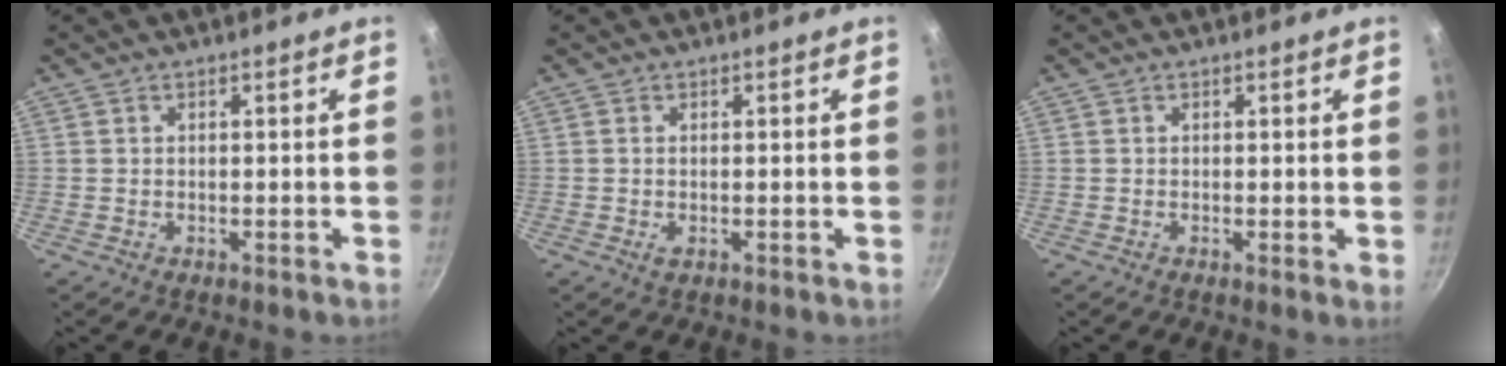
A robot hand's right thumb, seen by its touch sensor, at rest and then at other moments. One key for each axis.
{"total": 0.9, "fx": -0.2, "fy": 0.3, "fz": 0.8, "tx": -0.016, "ty": -0.001, "tz": -0.001}
{"total": 0.6, "fx": 0.1, "fy": 0.0, "fz": 0.6, "tx": -0.009, "ty": -0.006, "tz": -0.003}